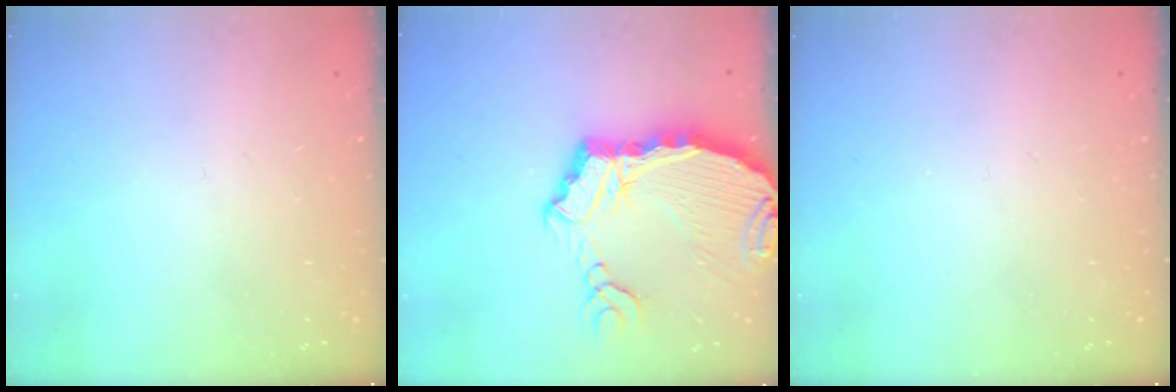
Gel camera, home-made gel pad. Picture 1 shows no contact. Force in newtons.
{"total": 9.7, "press": 9.7, "slide": 1.1}
{"total": 0.0}